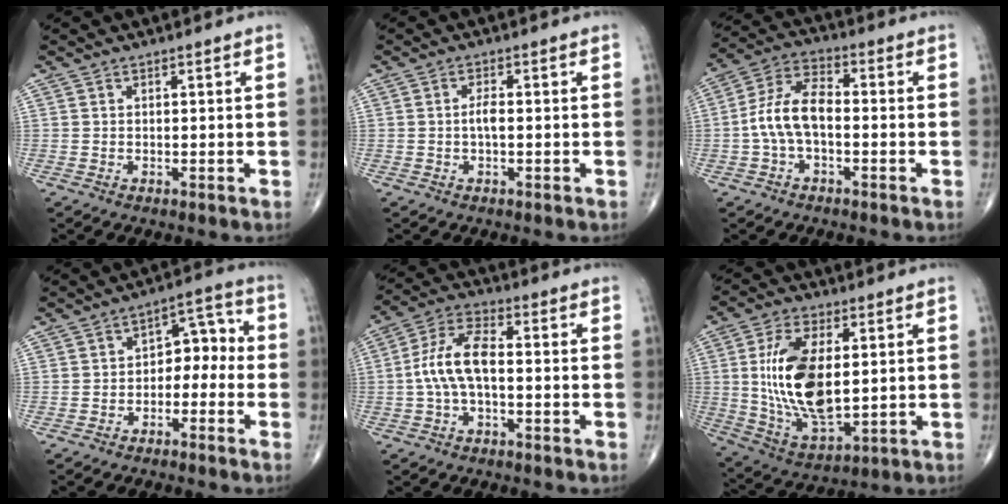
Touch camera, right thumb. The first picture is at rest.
{"total": 2.0, "force": [-0.3, 0.7, 1.9], "torque": [-0.036, 0.003, -0.007]}
{"total": 9.4, "force": [-1.4, 5.0, 7.9], "torque": [-0.156, 0.036, -0.035]}
{"total": 7.3, "force": [-2.0, 4.9, 5.1], "torque": [-0.041, 0.046, -0.042]}
{"total": 9.1, "force": [-0.8, 4.1, 8.1], "torque": [-0.170, 0.034, -0.022]}
{"total": 17.3, "force": [2.0, 8.6, 14.9], "torque": [-0.281, -0.019, 0.047]}